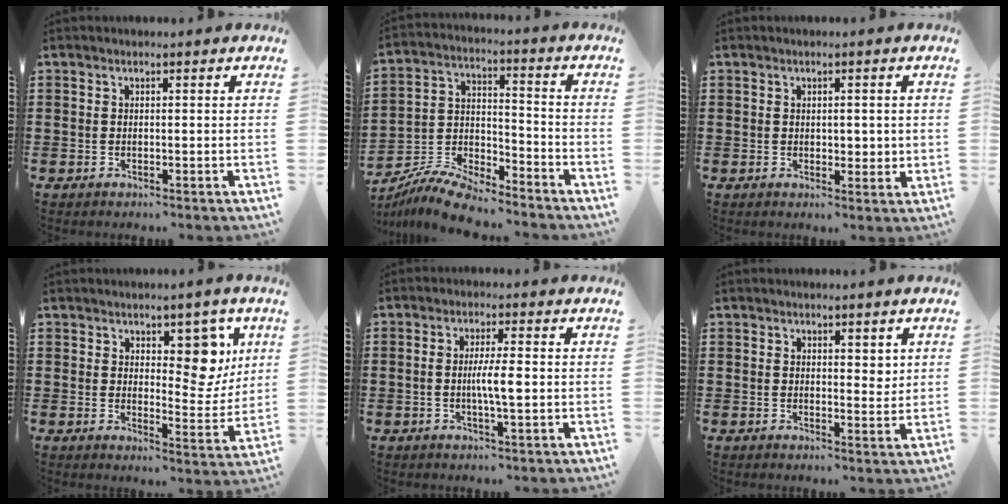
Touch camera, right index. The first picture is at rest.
{"total": 7.7, "force": [-7.3, 1.0, 2.0], "torque": [-0.049, 0.008, -0.146]}
{"total": 1.9, "force": [0.4, 1.2, 1.4], "torque": [-0.022, 0.006, 0.005]}
{"total": 8.1, "force": [4.1, 4.3, 5.5], "torque": [-0.073, -0.015, 0.063]}
{"total": 4.4, "force": [-0.4, 0.3, 4.3], "torque": [-0.083, -0.007, -0.012]}
{"total": 2.3, "force": [1.6, 1.2, 1.2], "torque": [-0.008, 0.000, 0.026]}